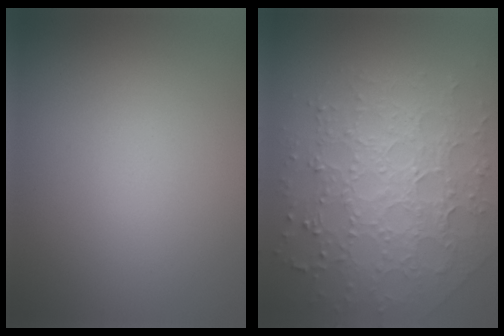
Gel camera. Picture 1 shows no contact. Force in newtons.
{"total": 7.6, "press": 5.4, "slide": 5.3}